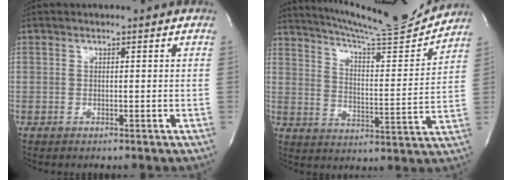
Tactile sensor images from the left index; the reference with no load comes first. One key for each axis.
{"total": 16.2, "fx": 15.5, "fy": -0.4, "fz": 4.6, "tx": -0.083, "ty": -0.048, "tz": 0.224}